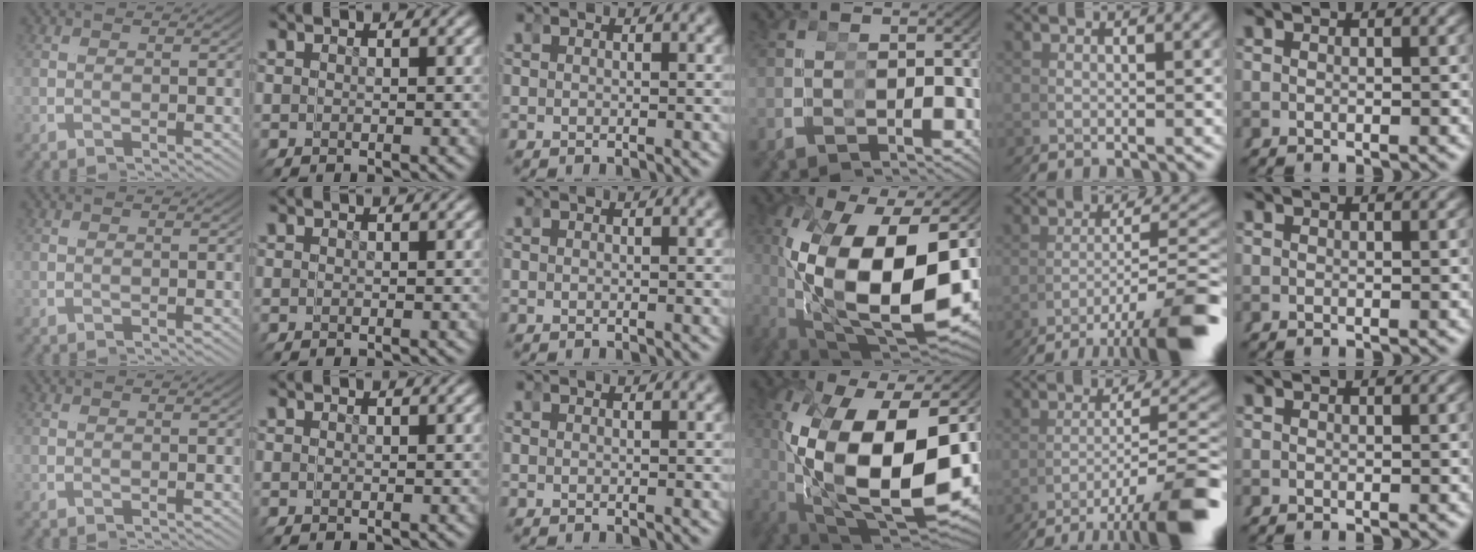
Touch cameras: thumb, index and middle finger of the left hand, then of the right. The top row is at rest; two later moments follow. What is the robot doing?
{"motion": "grasp_and_lifting", "object": "toy banana"}